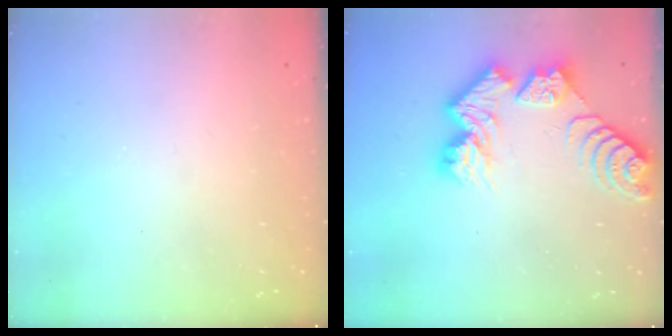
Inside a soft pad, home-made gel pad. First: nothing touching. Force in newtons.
{"total": 12.7, "press": 12.6, "slide": 1.0}